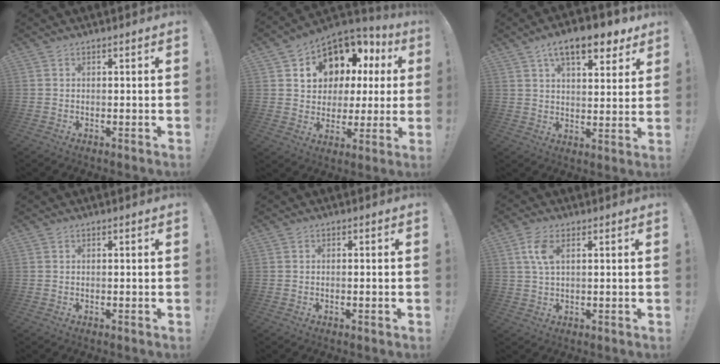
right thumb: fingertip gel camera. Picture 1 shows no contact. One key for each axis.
{"total": 10.9, "fx": 6.2, "fy": 8.3, "fz": 3.3, "tx": -0.055, "ty": -0.056, "tz": 0.132}
{"total": 12.3, "fx": 7.5, "fy": 4.7, "fz": 8.5, "tx": -0.122, "ty": -0.036, "tz": 0.125}
{"total": 0.0}
{"total": 0.6, "fx": -0.4, "fy": -0.2, "fz": 0.5, "tx": -0.008, "ty": -0.001, "tz": -0.005}
{"total": 5.9, "fx": 1.9, "fy": 2.9, "fz": 4.8, "tx": -0.101, "ty": 0.003, "tz": 0.035}